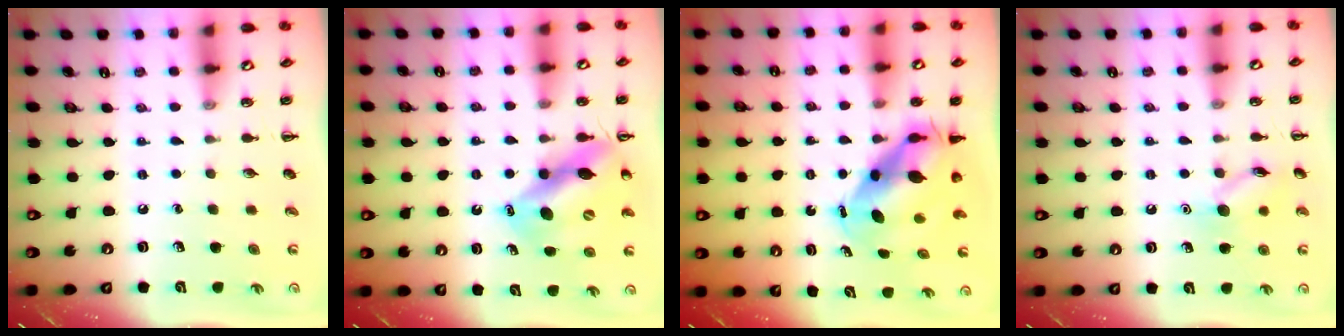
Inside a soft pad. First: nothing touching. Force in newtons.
{"total": 13.1, "press": 12.5, "slide": 4.0}
{"total": 8.8, "press": 8.5, "slide": 2.2}
{"total": 10.3, "press": 10.2, "slide": 0.7}